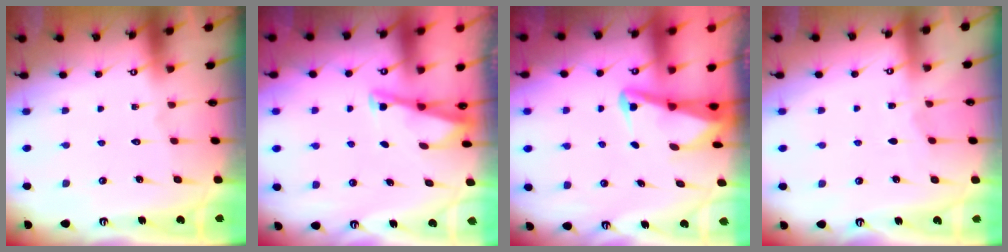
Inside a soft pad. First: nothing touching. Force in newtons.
{"total": 2.9, "press": 2.9, "slide": 0.2}
{"total": 3.1, "press": 3.0, "slide": 0.7}
{"total": 2.9, "press": 2.9, "slide": 0.3}